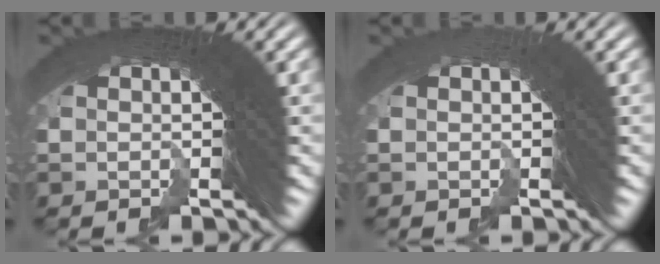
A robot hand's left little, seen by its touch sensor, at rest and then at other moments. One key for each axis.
{"total": 1.2, "fx": -0.4, "fy": -0.4, "fz": -1.0, "tx": 0.015, "ty": -0.002, "tz": -0.008}